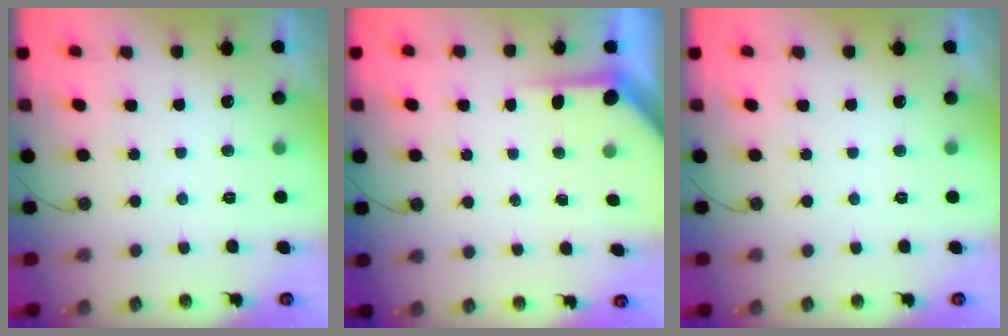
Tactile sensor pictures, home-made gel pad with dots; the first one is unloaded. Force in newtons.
{"total": 4.0, "press": 4.0, "slide": 0.2}
{"total": 0.0}